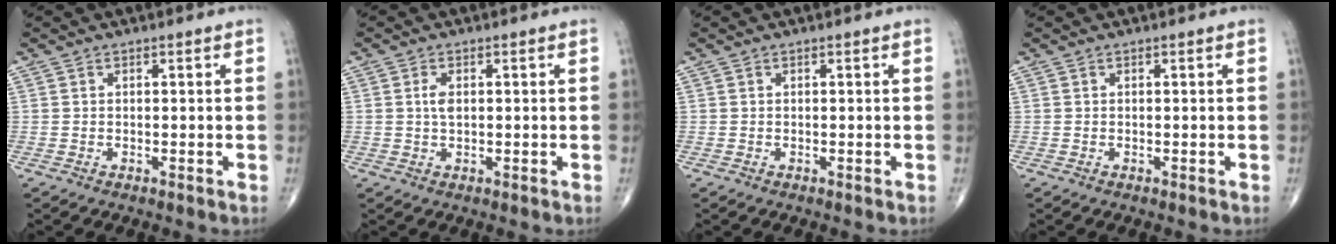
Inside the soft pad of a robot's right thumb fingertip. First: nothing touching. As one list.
[{"total": 2.2, "force": [0.3, 1.1, 1.8], "torque": [-0.036, -0.001, 0.005]}, {"total": 0.0}, {"total": 0.0}]